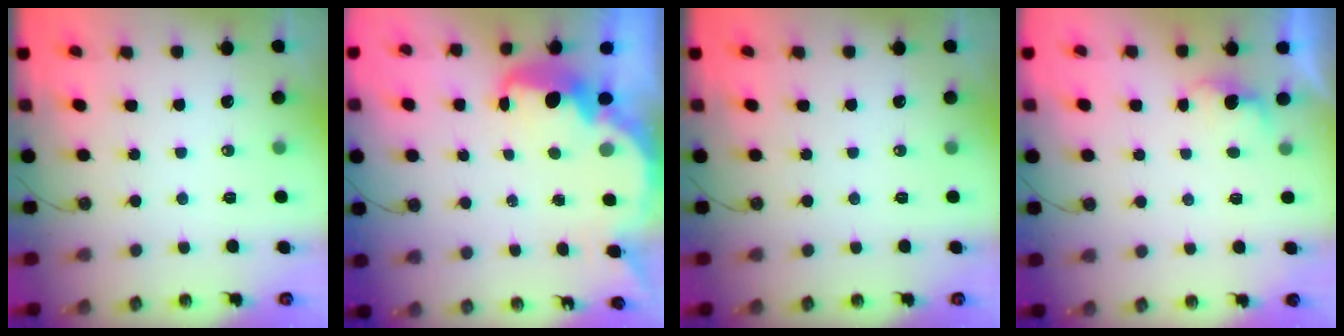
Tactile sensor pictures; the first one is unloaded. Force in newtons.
{"total": 6.4, "press": 6.4, "slide": 0.2}
{"total": 0.0}
{"total": 1.8, "press": 1.6, "slide": 0.8}